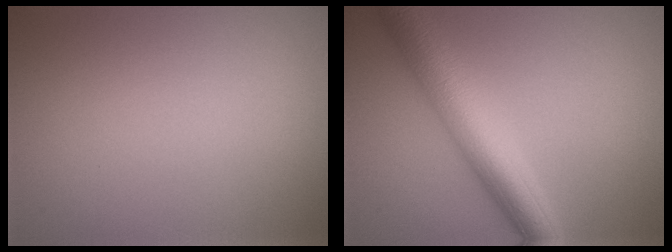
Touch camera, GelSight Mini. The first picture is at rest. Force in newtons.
{"total": 6.9, "press": 6.9, "slide": 0.1}